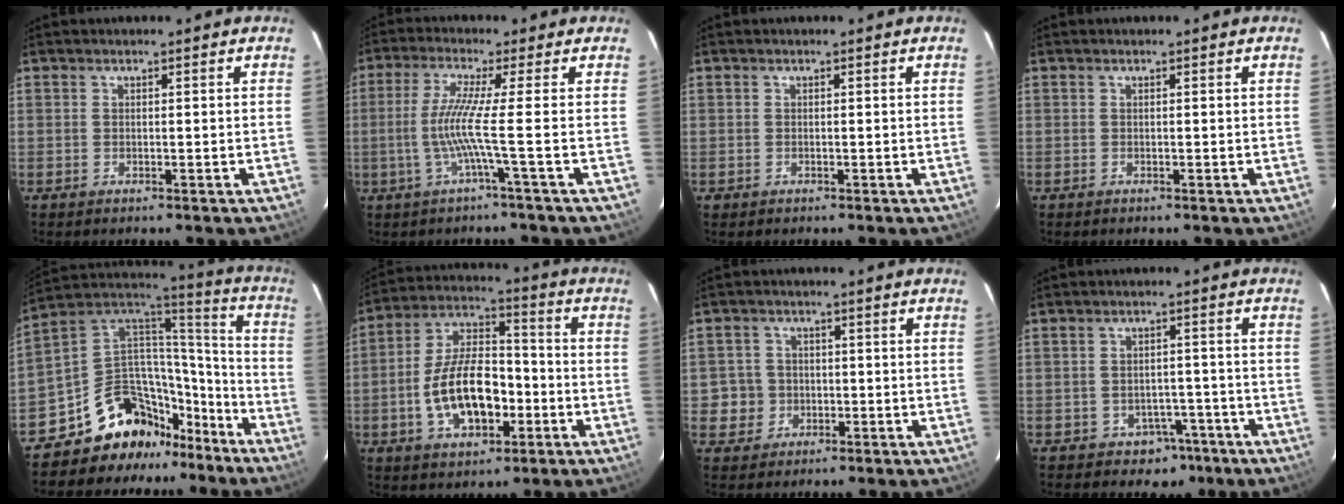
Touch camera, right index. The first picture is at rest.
{"total": 6.5, "force": [-1.6, -2.5, 5.8], "torque": [-0.124, -0.006, -0.027]}
{"total": 1.0, "force": [-0.4, 0.9, 0.0], "torque": [-0.001, 0.003, -0.004]}
{"total": 0.0}
{"total": 18.7, "force": [-14.2, 10.9, 5.1], "torque": [-0.117, 0.070, -0.229]}
{"total": 14.7, "force": [-4.2, 7.8, 11.7], "torque": [-0.233, 0.020, -0.064]}
{"total": 5.1, "force": [-1.0, 4.9, 0.5], "torque": [-0.015, 0.022, -0.011]}
{"total": 5.3, "force": [-3.4, 4.1, 0.6], "torque": [-0.017, 0.029, -0.031]}